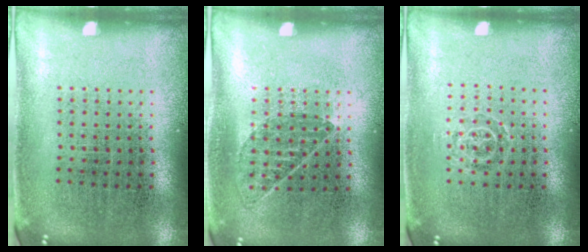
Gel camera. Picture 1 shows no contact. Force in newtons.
{"total": 0.9, "press": 0.7, "slide": 0.6}
{"total": 0.7, "press": 0.6, "slide": 0.5}